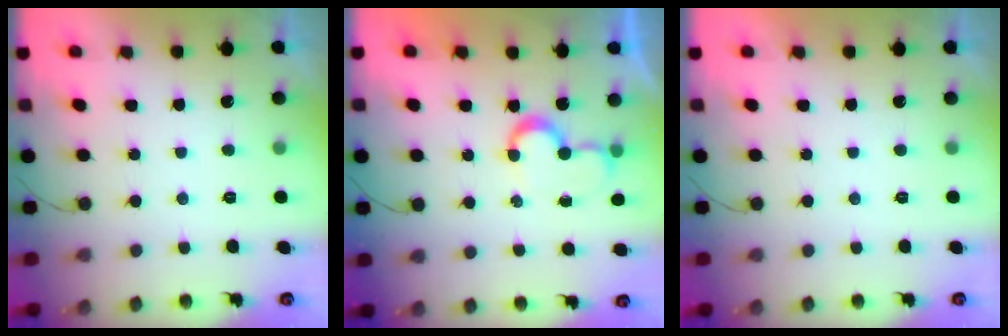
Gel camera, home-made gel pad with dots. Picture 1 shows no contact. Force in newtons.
{"total": 7.2, "press": 7.1, "slide": 0.6}
{"total": 1.7, "press": 1.7, "slide": 0.0}